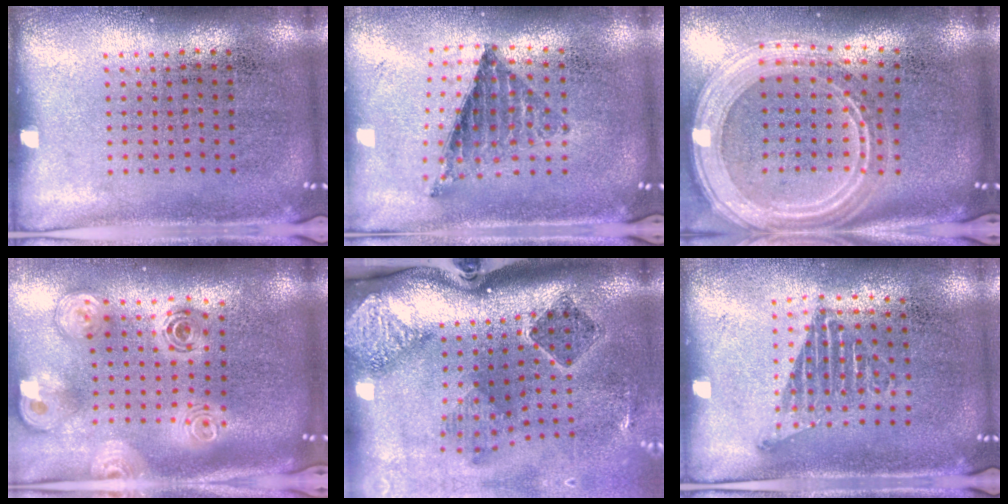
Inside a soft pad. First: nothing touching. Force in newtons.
{"total": 0.8, "press": 0.8, "slide": 0.1}
{"total": 3.0, "press": 2.4, "slide": 1.9}
{"total": 2.8, "press": 1.9, "slide": 2.0}
{"total": 2.8, "press": 1.9, "slide": 2.1}
{"total": 1.1, "press": 1.0, "slide": 0.6}